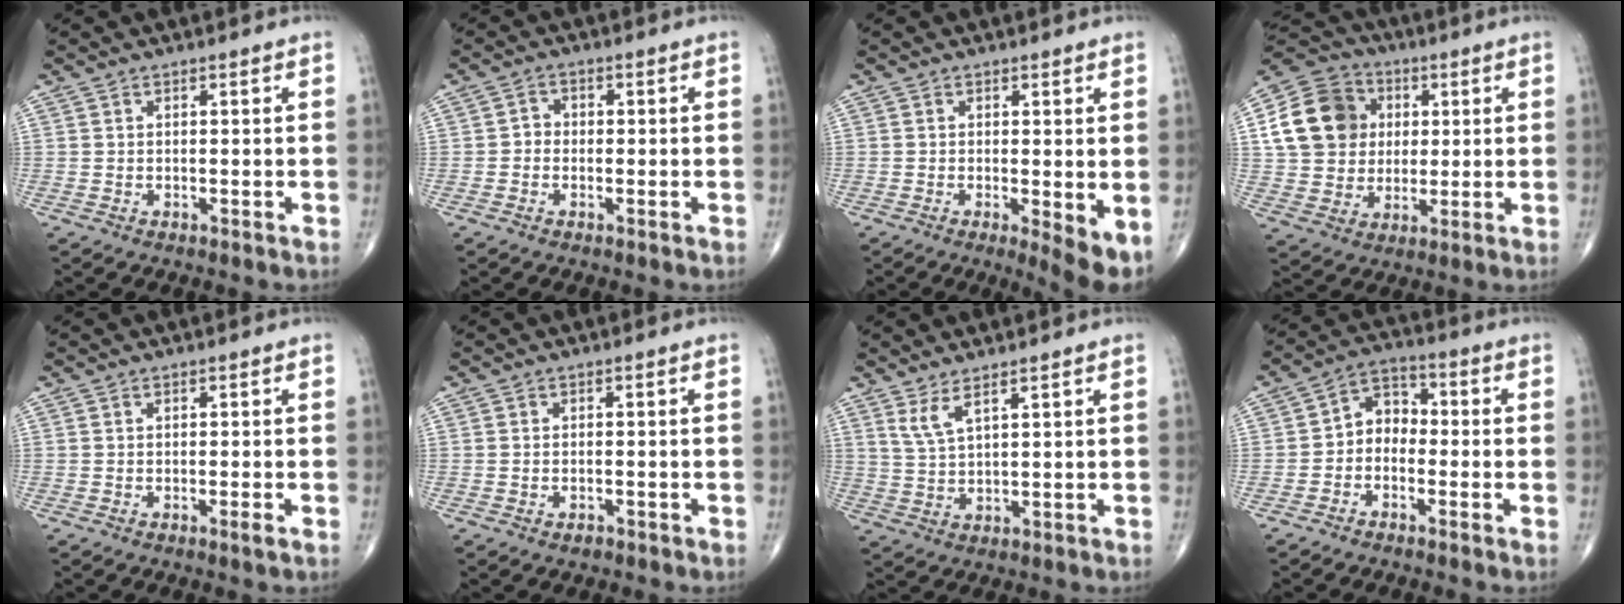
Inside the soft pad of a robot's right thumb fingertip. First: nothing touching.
{"total": 2.1, "force": [-0.5, 1.8, 0.9], "torque": [0.001, 0.008, -0.016]}
{"total": 5.2, "force": [-0.8, 1.1, 5.0], "torque": [-0.078, -0.020, -0.014]}
{"total": 15.7, "force": [3.0, 13.3, 7.6], "torque": [-0.125, 0.011, 0.053]}
{"total": 1.0, "force": [-0.4, -0.2, 0.8], "torque": [-0.016, -0.006, -0.009]}
{"total": 1.1, "force": [-0.7, 0.6, 0.6], "torque": [-0.011, 0.004, -0.009]}
{"total": 3.9, "force": [2.6, 0.6, 2.9], "torque": [-0.067, -0.023, 0.060]}
{"total": 5.9, "force": [-1.5, 4.6, 3.4], "torque": [-0.031, 0.032, -0.044]}